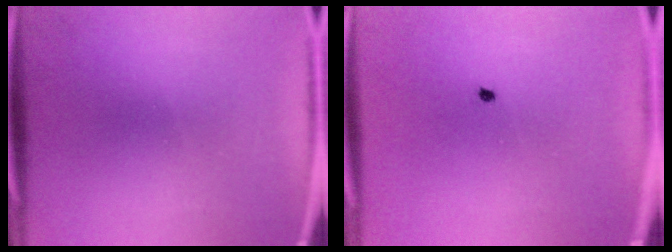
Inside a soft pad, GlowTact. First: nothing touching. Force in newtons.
{"total": 0.5}